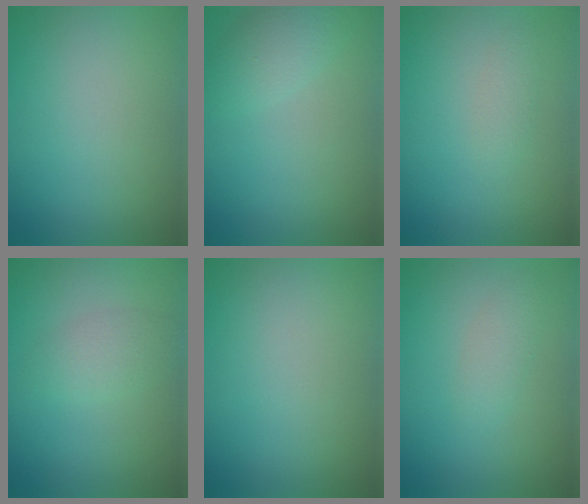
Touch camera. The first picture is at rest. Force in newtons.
{"total": 2.3, "press": 2.3, "slide": 0.1}
{"total": 1.0, "press": 1.0, "slide": 0.0}
{"total": 1.9, "press": 1.9, "slide": 0.1}
{"total": 0.0}
{"total": 1.3, "press": 1.3, "slide": 0.0}